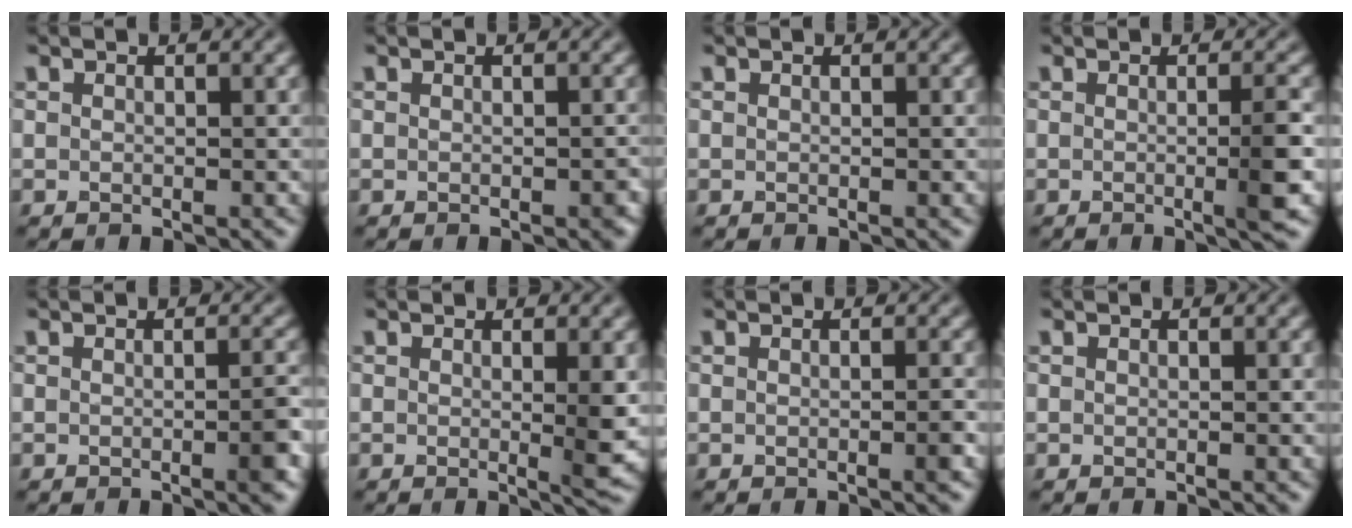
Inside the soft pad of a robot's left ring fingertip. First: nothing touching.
{"total": 0.8, "force": [-0.2, 0.4, 0.7], "torque": [-0.010, -0.001, 0.000]}
{"total": 0.0}
{"total": 2.8, "force": [-0.3, 0.4, 2.8], "torque": [-0.039, -0.008, -0.008]}
{"total": 1.9, "force": [-0.5, 0.3, 1.8], "torque": [-0.021, 0.000, -0.008]}
{"total": 2.4, "force": [0.1, 0.3, 2.4], "torque": [-0.032, -0.011, 0.000]}
{"total": 0.9, "force": [-0.3, 0.0, 0.9], "torque": [-0.011, 0.000, -0.005]}
{"total": 0.0}